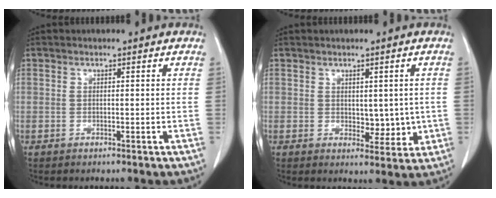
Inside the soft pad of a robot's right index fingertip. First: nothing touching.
{"total": 4.1, "force": [0.2, 2.4, 3.3], "torque": [-0.034, -0.007, 0.013]}